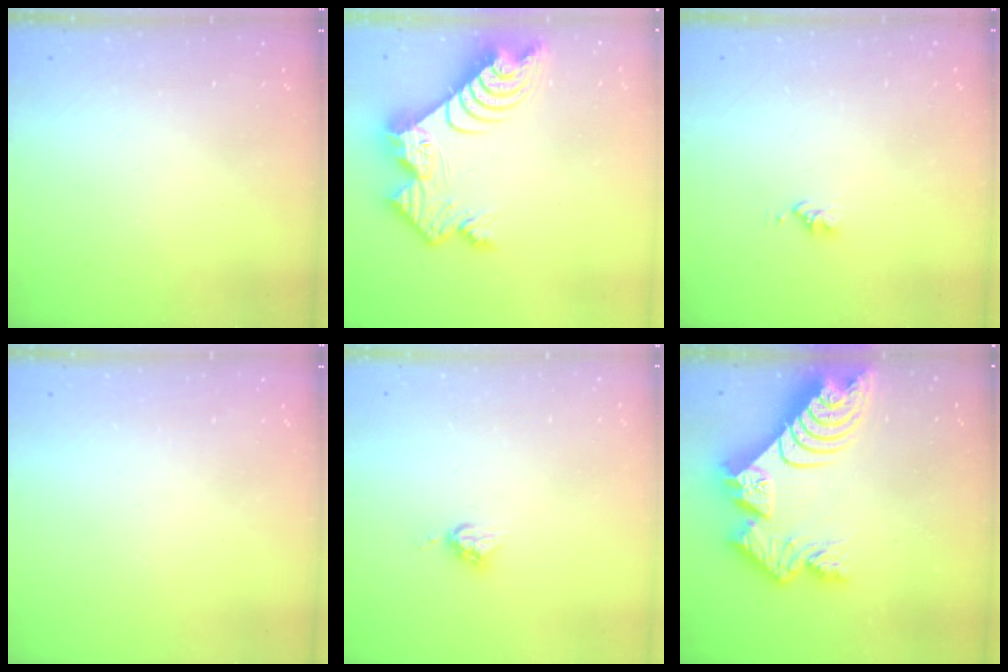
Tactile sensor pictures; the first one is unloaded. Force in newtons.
{"total": 13.4, "press": 13.4, "slide": 1.2}
{"total": 2.6, "press": 2.6, "slide": 0.4}
{"total": 0.0}
{"total": 5.1, "press": 5.1, "slide": 0.0}
{"total": 17.0, "press": 16.9, "slide": 1.6}